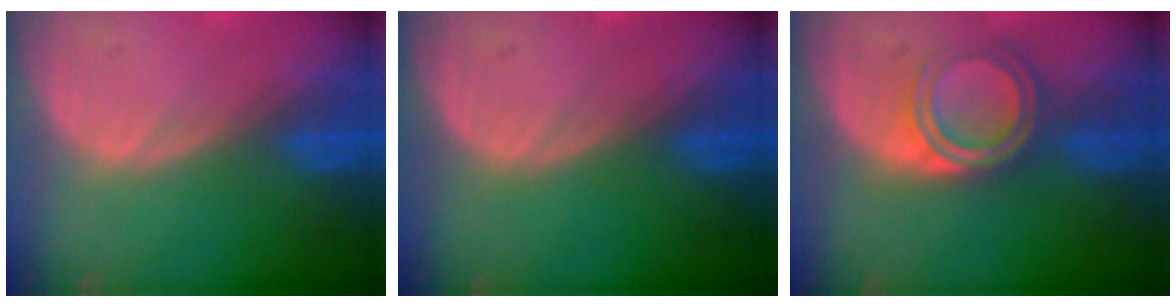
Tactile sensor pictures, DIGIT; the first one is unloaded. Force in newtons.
{"total": 0.0}
{"total": 5.3, "press": 5.0, "slide": 1.8}